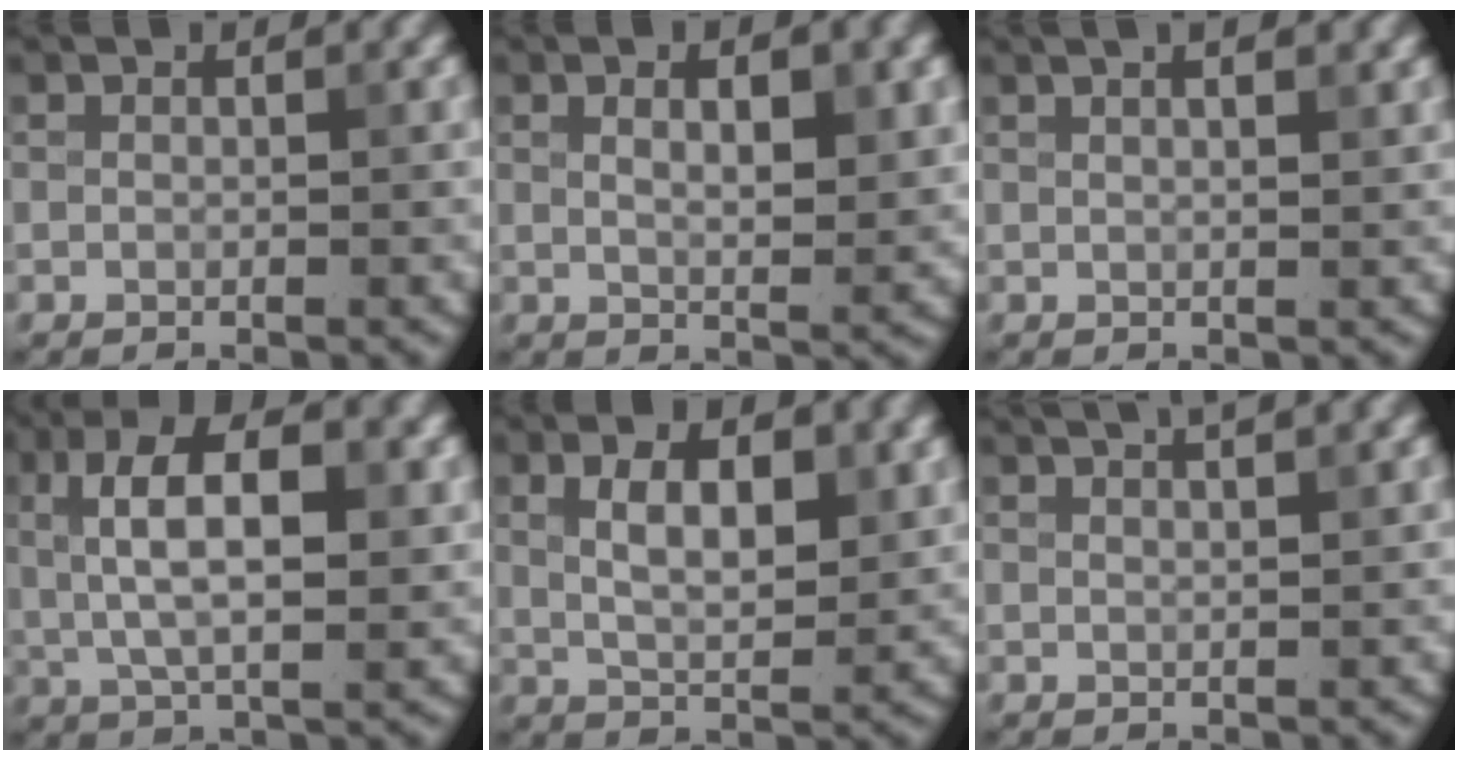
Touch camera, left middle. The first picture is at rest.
{"total": 4.0, "force": [1.5, 1.2, 3.6], "torque": [-0.057, 0.000, 0.026]}
{"total": 5.5, "force": [3.0, 2.6, 3.8], "torque": [-0.010, 0.047, 0.003]}
{"total": 7.5, "force": [1.4, 3.1, 6.7], "torque": [-0.124, 0.011, 0.020]}
{"total": 5.0, "force": [1.5, 2.2, 4.2], "torque": [-0.079, 0.002, 0.028]}
{"total": 4.8, "force": [3.1, 1.9, 3.0], "torque": [-0.009, 0.035, 0.010]}